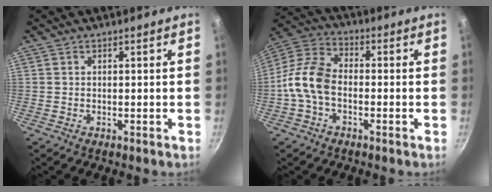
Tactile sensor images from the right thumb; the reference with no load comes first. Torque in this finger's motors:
{"motor_torque": [0.06, 1.21, 0.62, -1.00, 0.12]}